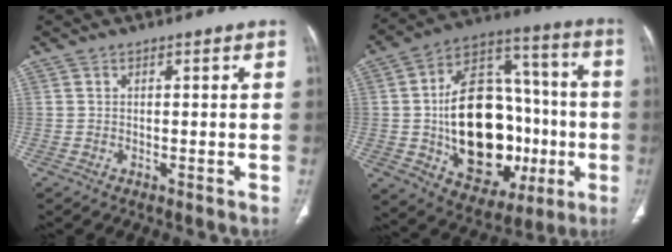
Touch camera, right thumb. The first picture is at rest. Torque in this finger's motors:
{"motor_torque": [0.21, 1.92, 1.30, 0.75, 0.58]}